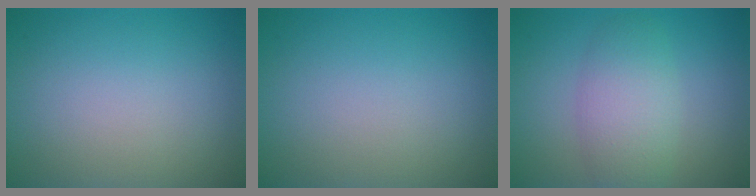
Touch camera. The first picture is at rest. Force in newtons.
{"total": 0.0}
{"total": 4.4, "press": 4.4, "slide": 0.2}